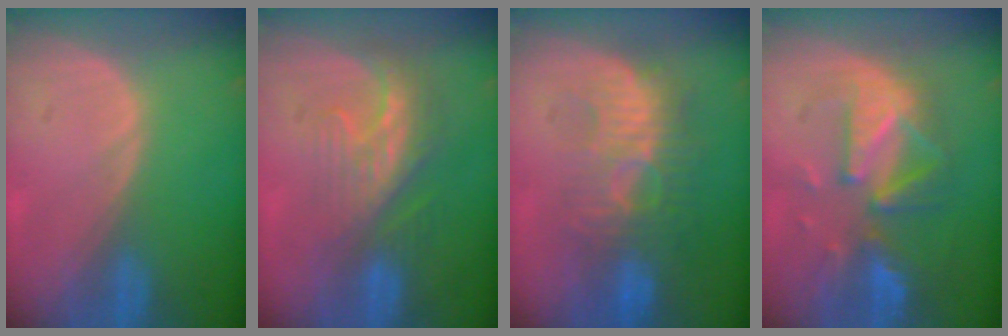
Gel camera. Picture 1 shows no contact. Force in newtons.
{"total": 8.7, "press": 7.4, "slide": 4.6}
{"total": 9.3, "press": 8.9, "slide": 2.8}
{"total": 9.7, "press": 8.8, "slide": 4.0}